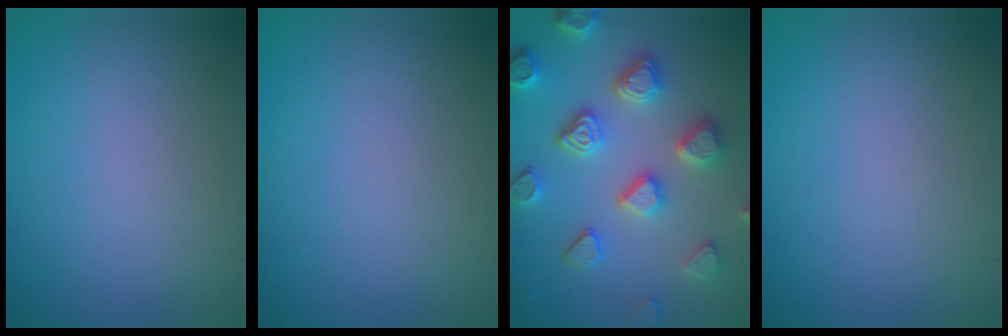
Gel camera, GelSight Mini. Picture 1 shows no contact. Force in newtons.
{"total": 0.0}
{"total": 5.6, "press": 5.2, "slide": 2.1}
{"total": 0.0}